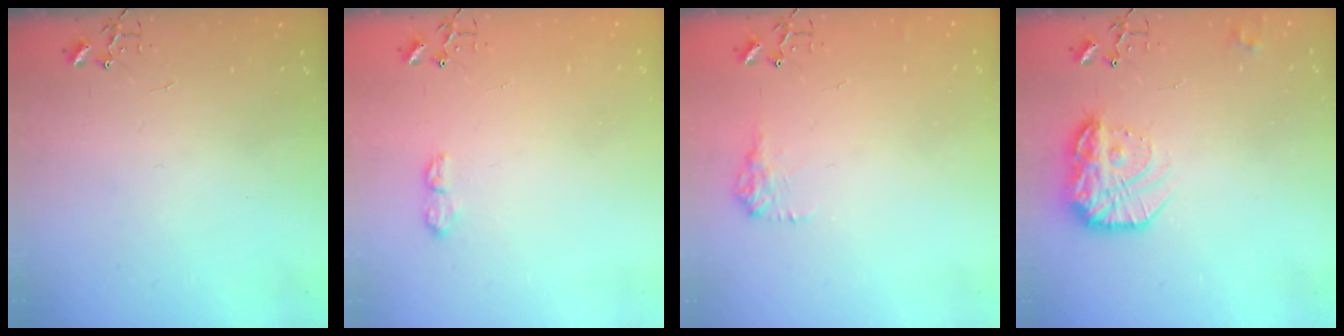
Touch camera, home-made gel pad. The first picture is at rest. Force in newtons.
{"total": 7.0, "press": 7.0, "slide": 0.8}
{"total": 8.9, "press": 8.9, "slide": 0.3}
{"total": 17.5, "press": 17.5, "slide": 1.4}